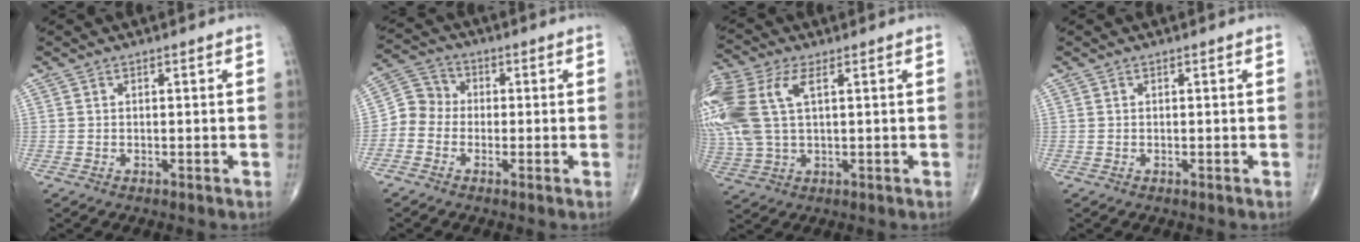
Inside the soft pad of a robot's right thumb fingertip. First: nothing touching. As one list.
[{"total": 5.5, "force": [-1.3, 4.9, 2.0], "torque": [-0.018, 0.023, -0.045]}, {"total": 16.8, "force": [4.4, 8.9, 13.5], "torque": [-0.360, 0.015, 0.087]}, {"total": 0.0}]